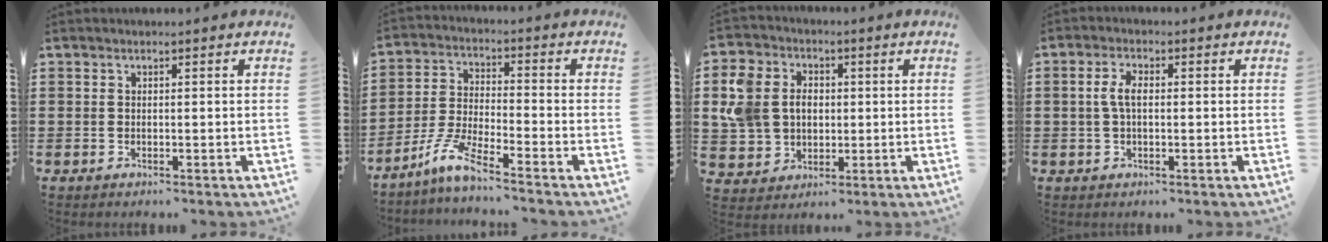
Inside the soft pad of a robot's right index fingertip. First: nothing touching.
{"total": 6.4, "force": [-5.2, 0.1, 3.7], "torque": [-0.103, -0.017, -0.109]}
{"total": 8.7, "force": [1.1, 7.6, 4.2], "torque": [-0.131, 0.020, 0.018]}
{"total": 3.7, "force": [0.1, 1.7, 3.3], "torque": [-0.080, 0.001, -0.005]}